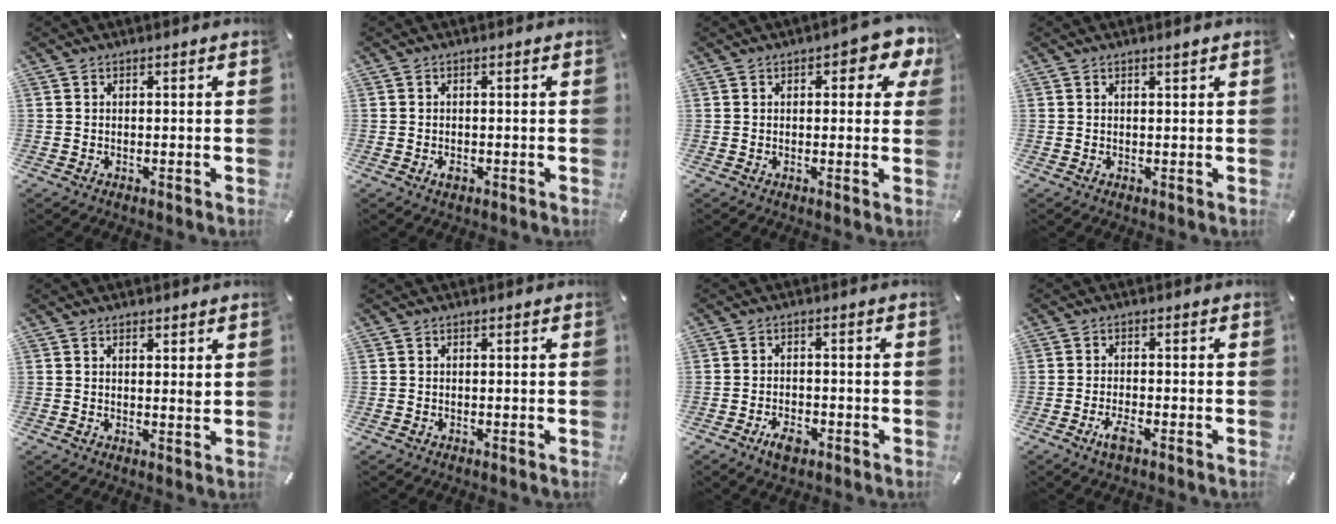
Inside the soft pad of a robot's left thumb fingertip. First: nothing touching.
{"total": 1.3, "force": [-0.6, 0.9, 0.8], "torque": [-0.014, 0.000, -0.011]}
{"total": 5.7, "force": [2.3, 2.7, 4.4], "torque": [-0.052, -0.008, 0.032]}
{"total": 1.0, "force": [0.7, 0.2, 0.7], "torque": [-0.014, 0.000, 0.012]}
{"total": 2.1, "force": [1.5, 0.9, 1.2], "torque": [-0.009, -0.009, 0.023]}
{"total": 0.0}
{"total": 4.2, "force": [-2.6, 2.4, 2.4], "torque": [-0.048, 0.008, -0.047]}
{"total": 3.4, "force": [-2.0, 1.0, 2.5], "torque": [-0.053, 0.002, -0.038]}